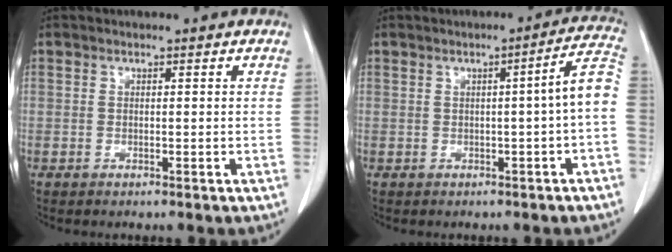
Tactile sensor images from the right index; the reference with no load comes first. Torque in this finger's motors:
{"motor_torque": [0.55, -0.29, 0.24, 0.07]}